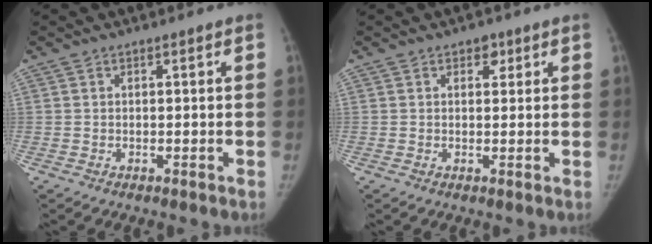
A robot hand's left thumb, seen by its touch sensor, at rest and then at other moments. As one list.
[{"total": 2.2, "force": [1.2, 1.5, 1.1], "torque": [0.000, -0.003, 0.013]}]